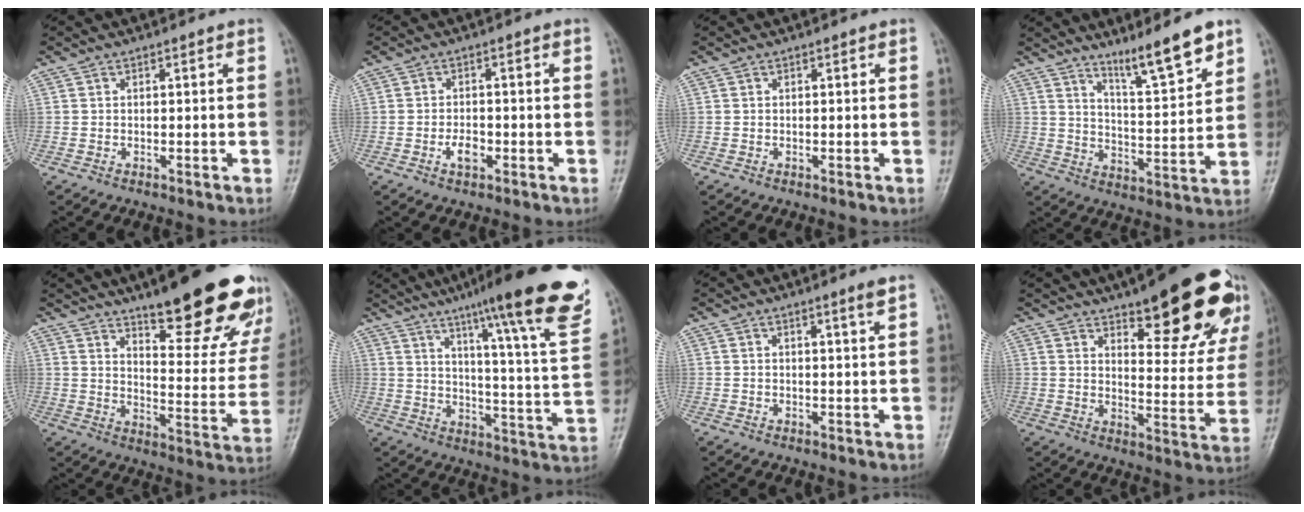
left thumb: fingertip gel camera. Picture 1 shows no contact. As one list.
[{"total": 3.1, "force": [-1.2, 1.8, 2.2], "torque": [-0.034, 0.007, -0.023]}, {"total": 0.0}, {"total": 10.2, "force": [7.7, 0.9, 6.6], "torque": [-0.101, -0.063, 0.135]}, {"total": 23.9, "force": [16.4, 6.4, 16.2], "torque": [-0.177, -0.093, 0.227]}, {"total": 25.1, "force": [16.7, 2.2, 18.6], "torque": [-0.248, -0.068, 0.231]}, {"total": 2.0, "force": [1.3, -0.4, 1.4], "torque": [-0.023, -0.013, 0.023]}, {"total": 22.4, "force": [14.4, 7.0, 15.7], "torque": [-0.162, -0.072, 0.189]}]